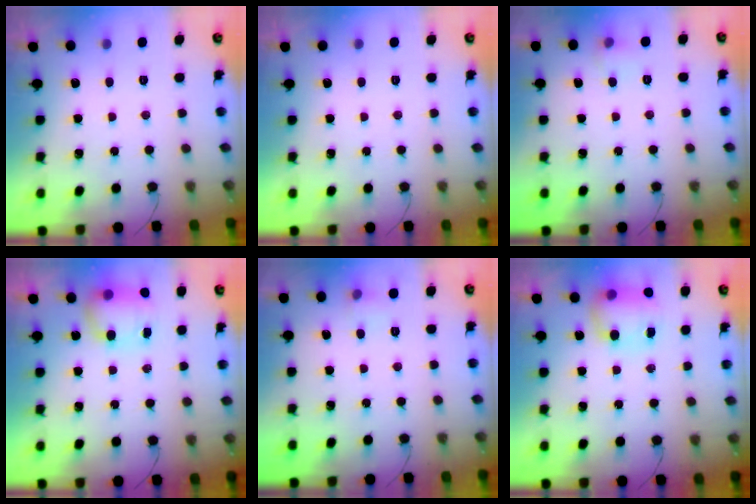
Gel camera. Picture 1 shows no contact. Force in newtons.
{"total": 0.0}
{"total": 4.6, "press": 4.3, "slide": 1.7}
{"total": 7.6, "press": 7.5, "slide": 0.8}
{"total": 4.8, "press": 4.5, "slide": 1.4}
{"total": 7.8, "press": 7.8, "slide": 0.5}